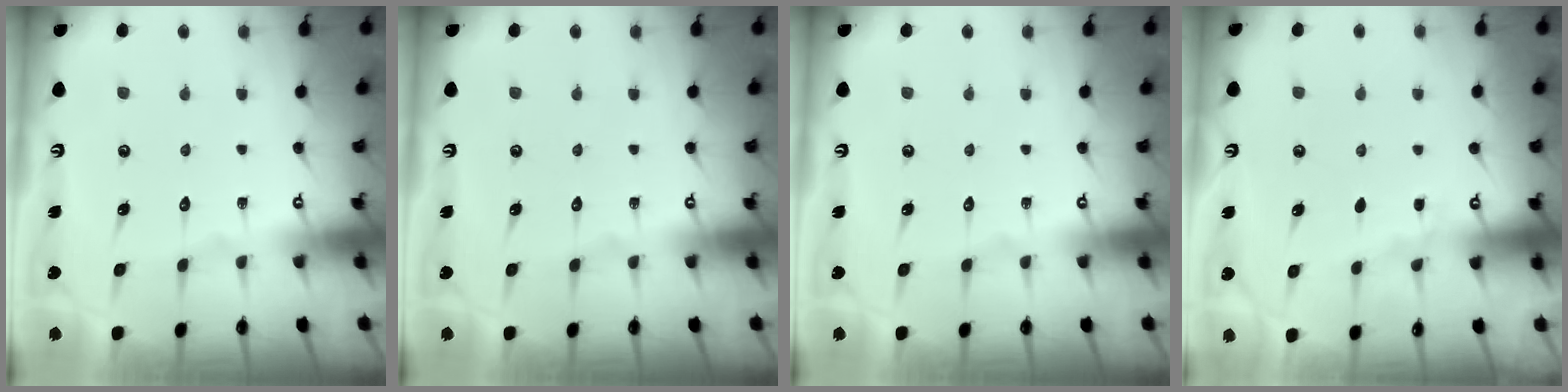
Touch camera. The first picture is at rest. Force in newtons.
{"total": 0.0}
{"total": 0.0}
{"total": 3.9, "press": 3.8, "slide": 0.6}